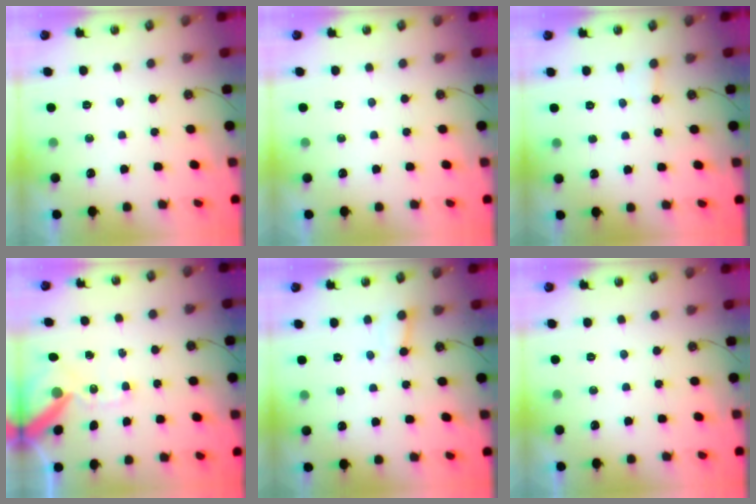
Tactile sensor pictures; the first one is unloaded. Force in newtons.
{"total": 0.0}
{"total": 1.7, "press": 1.7, "slide": 0.1}
{"total": 12.7, "press": 12.5, "slide": 1.8}
{"total": 2.5, "press": 2.4, "slide": 0.4}
{"total": 0.0}